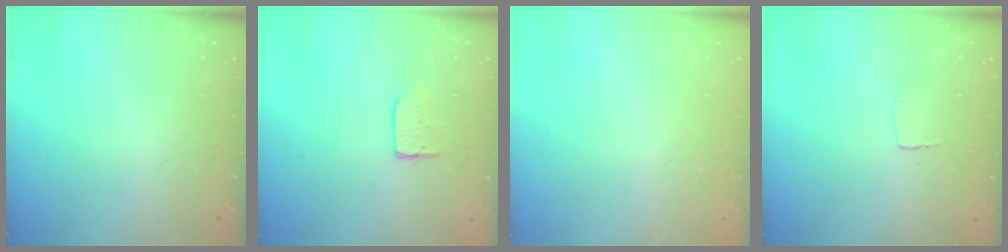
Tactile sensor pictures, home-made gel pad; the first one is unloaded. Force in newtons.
{"total": 5.2, "press": 5.2, "slide": 0.5}
{"total": 0.0}
{"total": 2.6, "press": 2.6, "slide": 0.1}